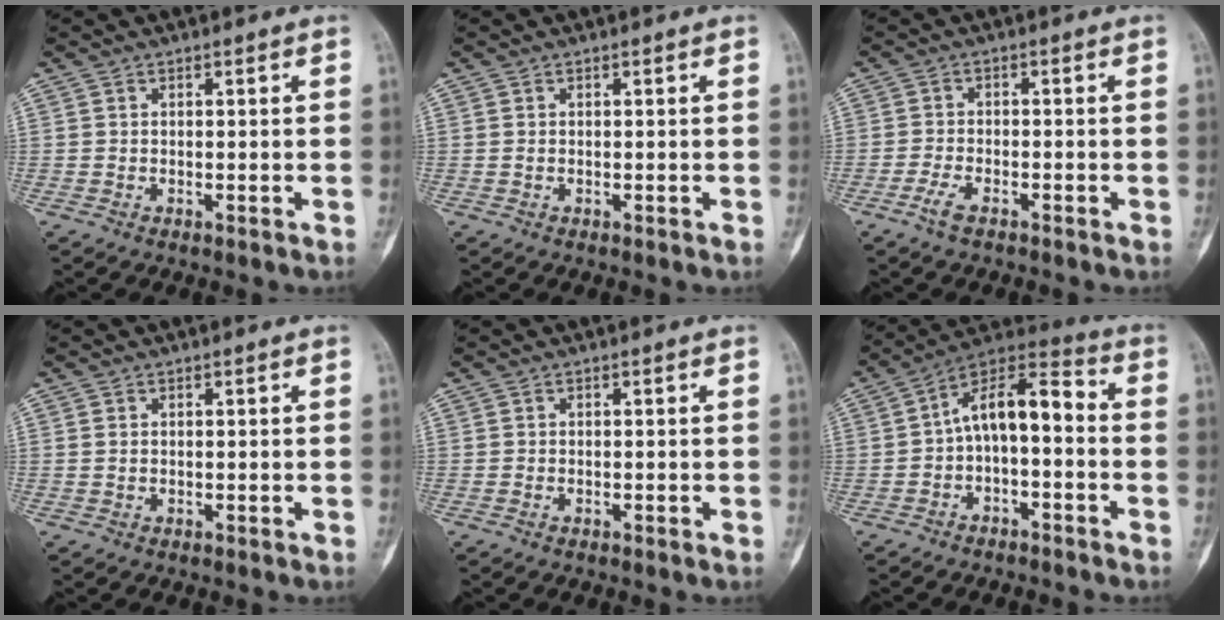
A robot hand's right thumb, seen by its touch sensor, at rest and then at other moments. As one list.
[{"total": 0.0}, {"total": 3.1, "force": [-2.1, 1.2, 1.9], "torque": [-0.042, 0.009, -0.044]}, {"total": 0.6, "force": [0.1, 0.5, 0.4], "torque": [-0.012, 0.000, 0.003]}, {"total": 0.0}, {"total": 11.4, "force": [-1.3, 5.7, 9.7], "torque": [-0.146, 0.058, -0.033]}]